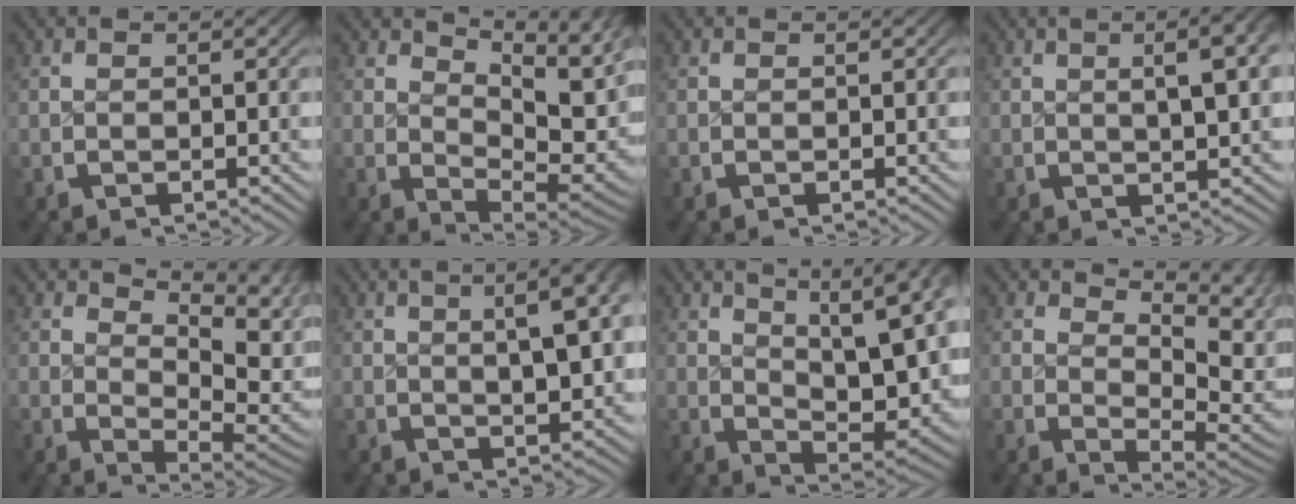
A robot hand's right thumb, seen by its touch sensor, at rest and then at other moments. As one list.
[{"total": 9.0, "force": [2.6, 5.2, 6.9], "torque": [-0.089, -0.018, 0.052]}, {"total": 0.0}, {"total": 6.3, "force": [2.3, 2.4, 5.3], "torque": [-0.049, 0.020, 0.027]}, {"total": 7.2, "force": [2.1, 4.2, 5.5], "torque": [-0.067, -0.017, 0.041]}, {"total": 7.3, "force": [3.0, 3.0, 6.0], "torque": [-0.053, 0.023, 0.035]}, {"total": 11.8, "force": [3.7, 6.0, 9.5], "torque": [-0.115, -0.010, 0.056]}, {"total": 6.4, "force": [1.9, 3.7, 4.8], "torque": [-0.058, -0.020, 0.039]}]